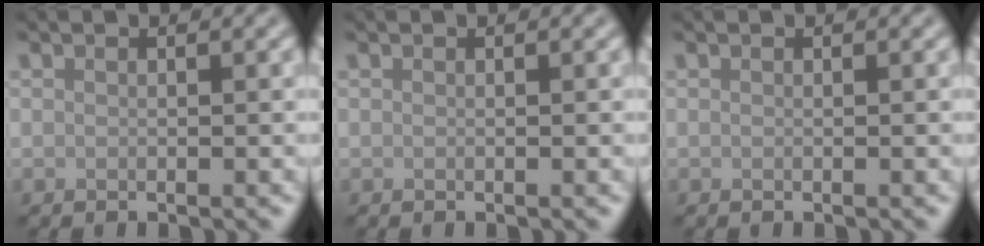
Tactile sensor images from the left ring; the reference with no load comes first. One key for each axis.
{"total": 0.0}
{"total": 0.0}